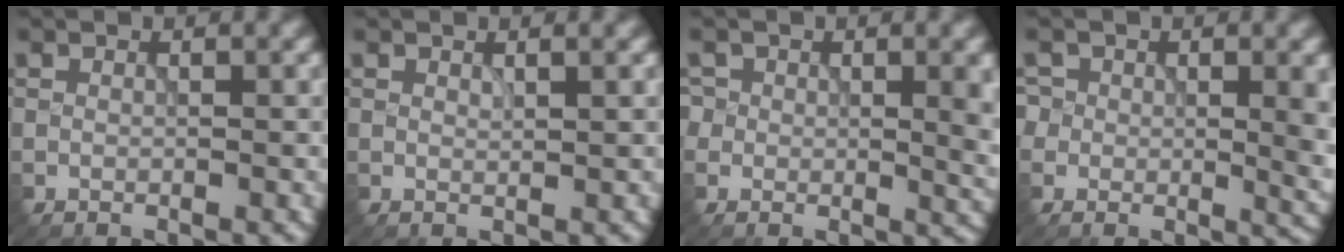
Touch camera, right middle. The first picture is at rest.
{"total": 0.7, "force": [0.6, -0.1, 0.3], "torque": [-0.007, 0.002, 0.009]}
{"total": 4.6, "force": [0.7, 3.0, 3.3], "torque": [-0.042, -0.010, 0.013]}
{"total": 5.0, "force": [0.3, 3.5, 3.6], "torque": [-0.049, -0.013, 0.006]}